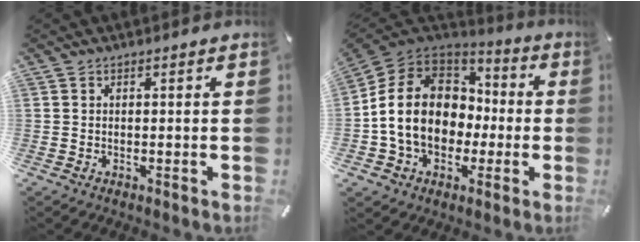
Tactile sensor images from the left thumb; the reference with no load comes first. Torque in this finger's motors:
{"motor_torque": [2.45, 2.56, 2.45, 0.32, 0.73]}